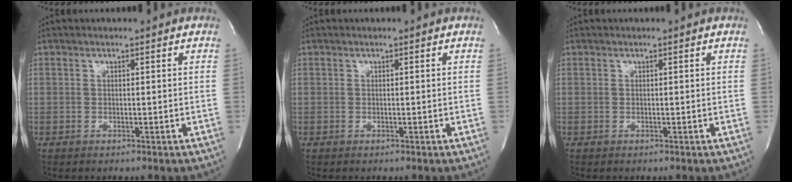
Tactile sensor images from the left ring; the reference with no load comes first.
{"total": 0.0}
{"total": 0.0}